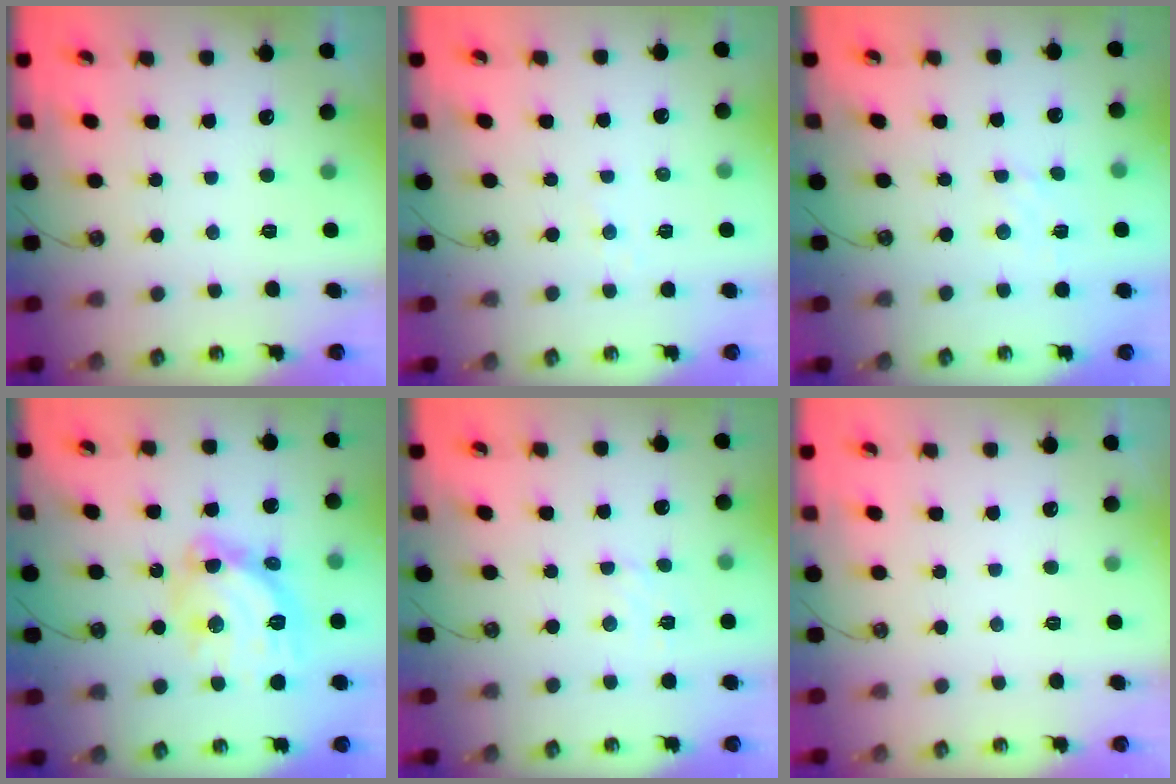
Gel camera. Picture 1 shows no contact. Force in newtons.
{"total": 3.5, "press": 3.5, "slide": 0.5}
{"total": 2.8, "press": 2.8, "slide": 0.4}
{"total": 15.6, "press": 15.5, "slide": 1.3}
{"total": 3.6, "press": 3.5, "slide": 0.6}
{"total": 0.0}